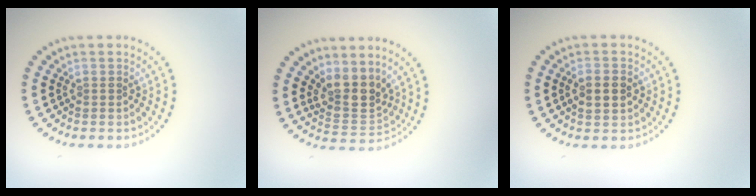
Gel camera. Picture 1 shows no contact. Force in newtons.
{"total": 3.6, "press": 2.8, "slide": 2.2}
{"total": 2.5, "press": 2.5, "slide": 0.1}